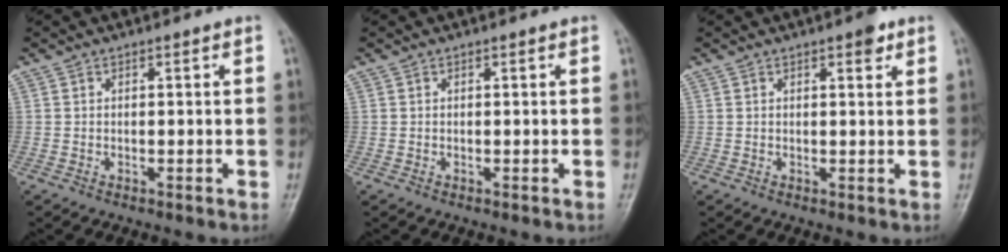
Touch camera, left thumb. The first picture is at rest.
{"total": 0.0}
{"total": 2.7, "force": [1.6, 1.0, 1.9], "torque": [-0.018, -0.006, 0.019]}